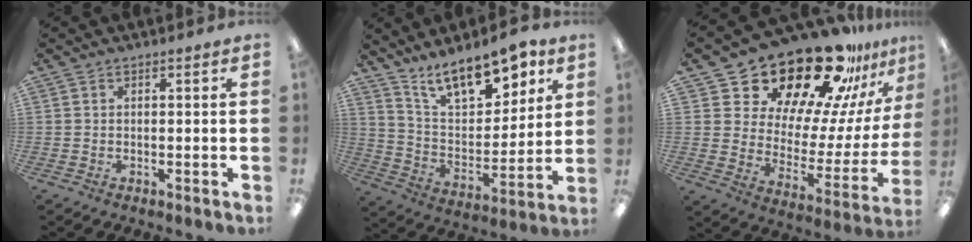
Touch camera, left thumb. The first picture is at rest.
{"total": 15.2, "force": [11.6, 6.1, 7.7], "torque": [-0.128, -0.068, 0.204]}
{"total": 26.0, "force": [21.3, 10.3, 10.7], "torque": [-0.167, -0.161, 0.377]}